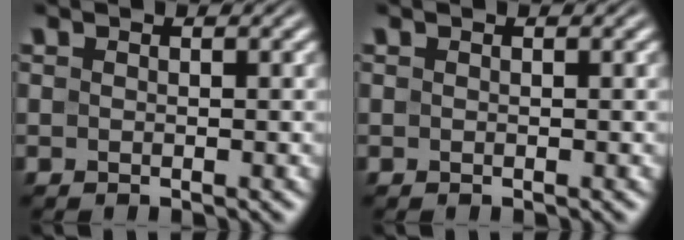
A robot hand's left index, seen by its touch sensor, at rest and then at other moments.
{"total": 0.0}